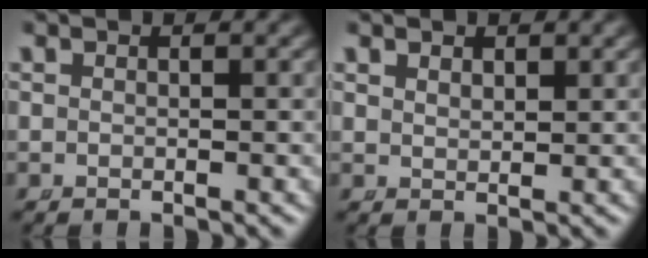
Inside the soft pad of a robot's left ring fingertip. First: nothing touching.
{"total": 1.1, "force": [1.0, 0.2, 0.4], "torque": [-0.006, -0.010, 0.029]}